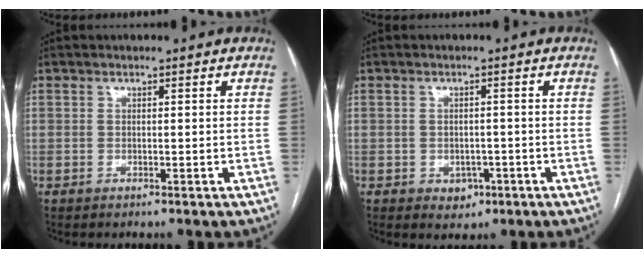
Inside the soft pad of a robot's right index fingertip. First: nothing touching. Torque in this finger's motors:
{"motor_torque": [0.56, -0.53, 0.08, 0.01]}